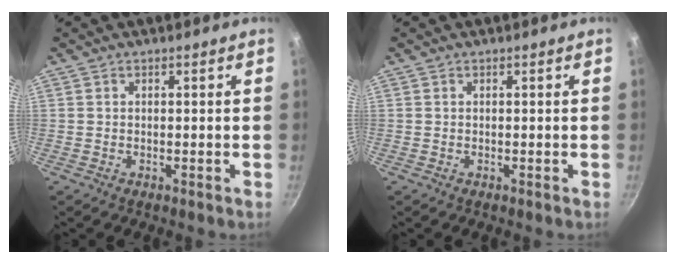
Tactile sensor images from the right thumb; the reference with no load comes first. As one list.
[{"total": 0.0}]